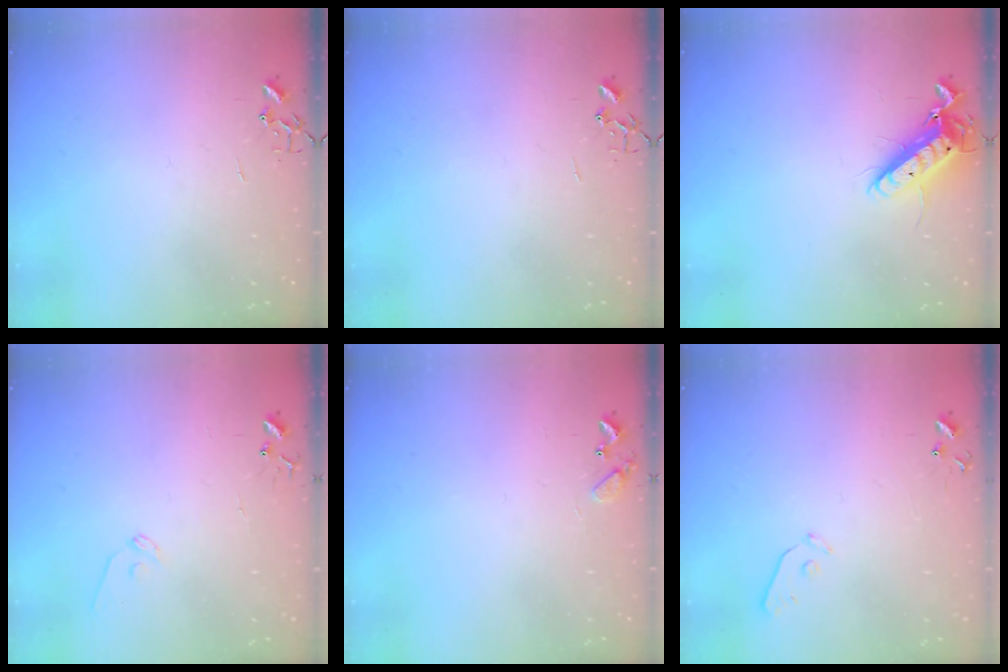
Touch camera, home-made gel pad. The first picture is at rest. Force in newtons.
{"total": 0.0}
{"total": 12.3, "press": 12.2, "slide": 1.7}
{"total": 8.1, "press": 8.0, "slide": 0.8}
{"total": 7.0, "press": 7.0, "slide": 0.6}
{"total": 4.9, "press": 4.9, "slide": 0.5}